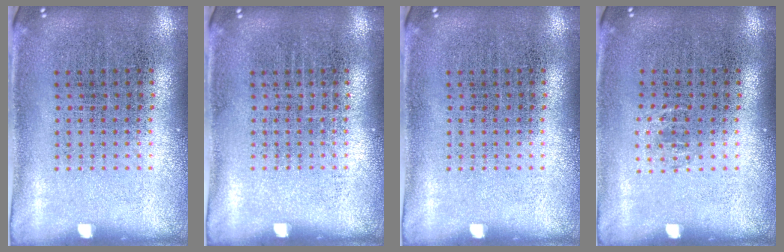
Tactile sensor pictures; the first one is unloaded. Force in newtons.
{"total": 0.0}
{"total": 0.0}
{"total": 0.7, "press": 0.4, "slide": 0.6}